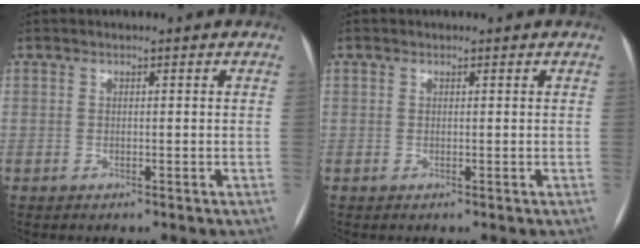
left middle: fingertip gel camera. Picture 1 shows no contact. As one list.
[{"total": 1.0, "force": [-0.2, -0.6, -0.8], "torque": [0.017, 0.001, -0.002]}]